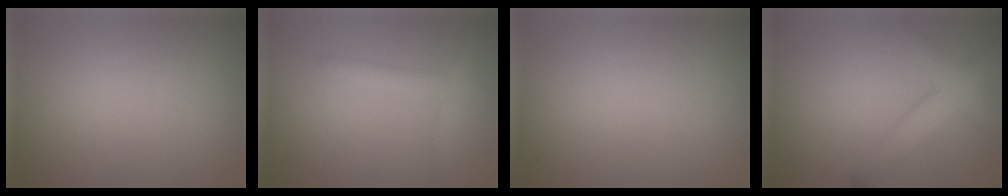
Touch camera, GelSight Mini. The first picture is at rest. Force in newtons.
{"total": 2.3, "press": 2.3, "slide": 0.1}
{"total": 0.0}
{"total": 5.4, "press": 5.4, "slide": 0.3}